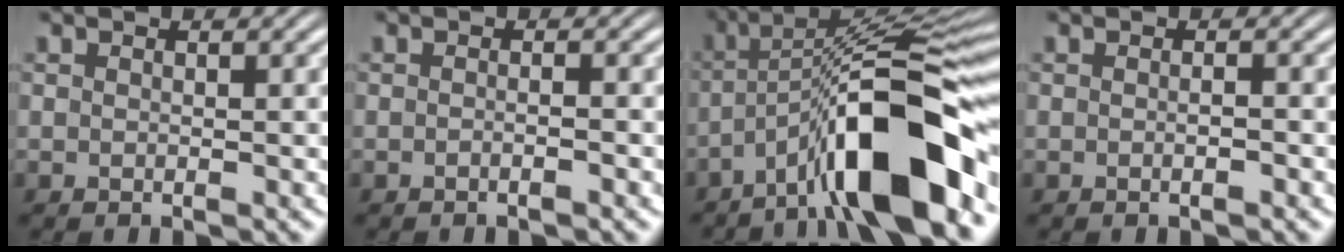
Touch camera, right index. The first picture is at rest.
{"total": 0.8, "force": [-0.7, -0.1, 0.5], "torque": [-0.008, 0.003, -0.016]}
{"total": 11.8, "force": [-2.7, 4.2, 10.7], "torque": [-0.160, -0.006, -0.037]}
{"total": 0.7, "force": [-0.4, 0.1, 0.6], "torque": [-0.007, 0.003, -0.011]}